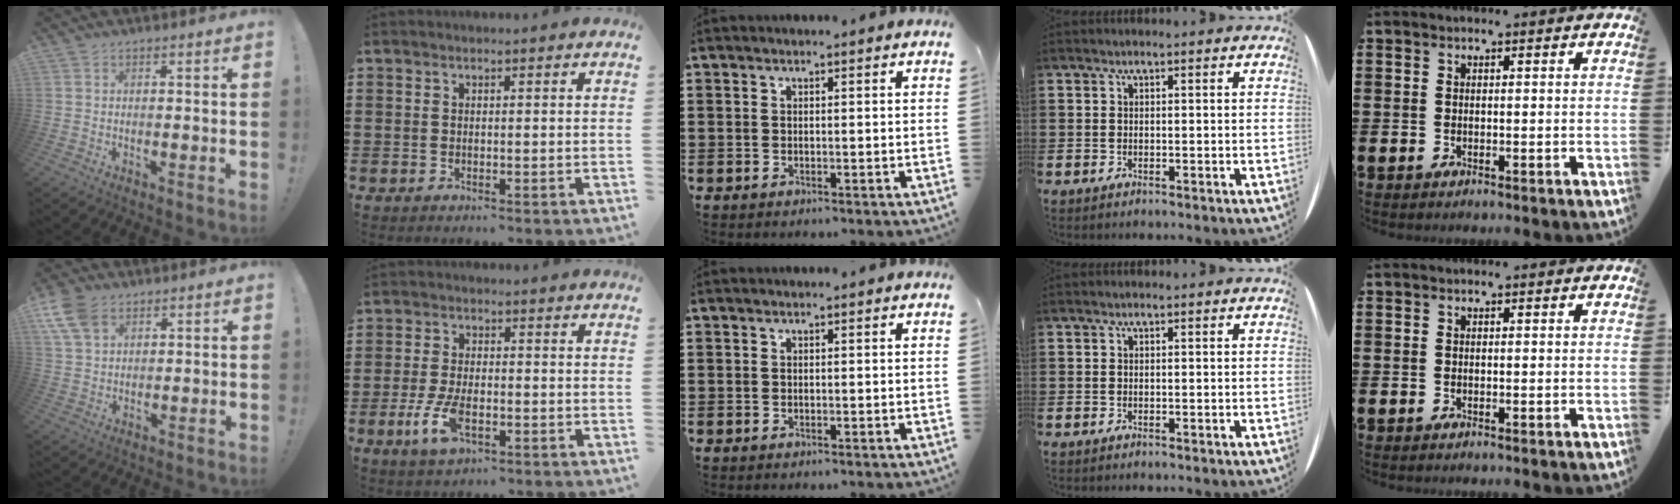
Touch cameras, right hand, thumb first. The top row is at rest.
{"thumb": {"total": 8.7, "force": [4.5, 5.4, 5.2], "torque": [-0.100, -0.008, 0.089]}, "index": {"total": 6.2, "force": [-2.2, 2.8, 5.1], "torque": [-0.117, -0.007, -0.044]}}